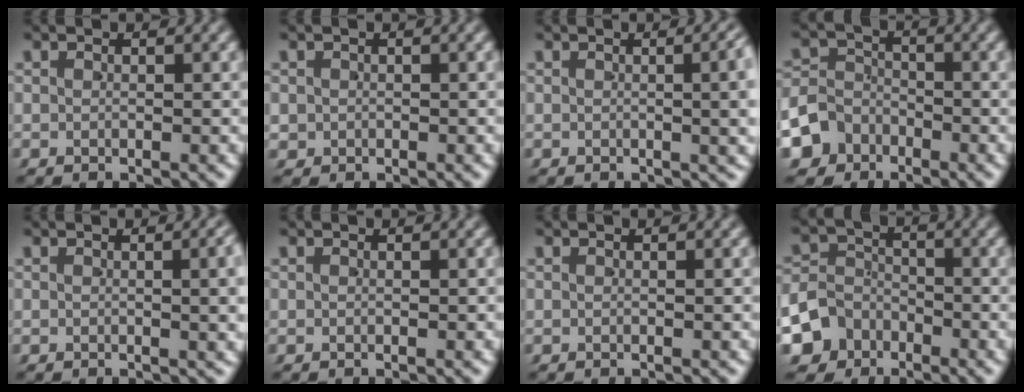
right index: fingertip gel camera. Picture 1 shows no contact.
{"total": 1.3, "force": [-0.2, 1.2, 0.2], "torque": [-0.010, -0.004, 0.003]}
{"total": 3.9, "force": [0.6, 0.8, 3.8], "torque": [-0.028, 0.019, 0.001]}
{"total": 6.8, "force": [-3.3, 5.8, 1.3], "torque": [-0.040, -0.019, -0.059]}
{"total": 2.1, "force": [0.4, 0.1, 2.1], "torque": [-0.017, 0.009, 0.002]}
{"total": 0.0}
{"total": 0.0}
{"total": 8.1, "force": [-3.7, 6.9, 1.8], "torque": [-0.048, -0.026, -0.066]}